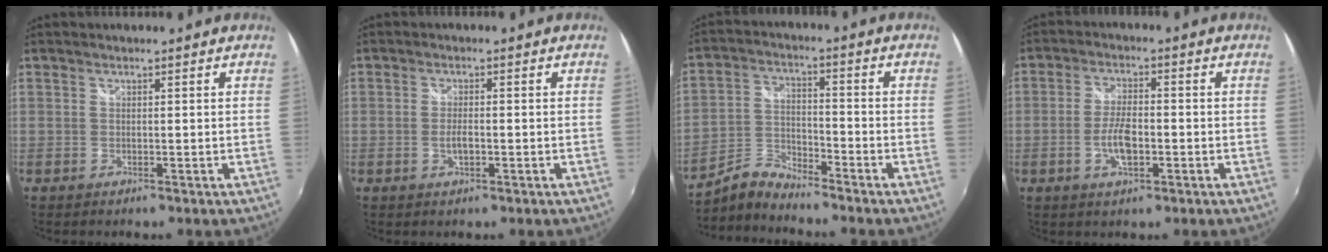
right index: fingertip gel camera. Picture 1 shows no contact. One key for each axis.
{"total": 2.6, "fx": -0.7, "fy": 1.1, "fz": 2.2, "tx": -0.042, "ty": -0.003, "tz": -0.013}
{"total": 5.6, "fx": -5.4, "fy": 0.8, "fz": 1.1, "tx": -0.023, "ty": 0.016, "tz": -0.116}
{"total": 6.1, "fx": -1.8, "fy": 2.5, "fz": 5.3, "tx": -0.108, "ty": 0.000, "tz": -0.034}